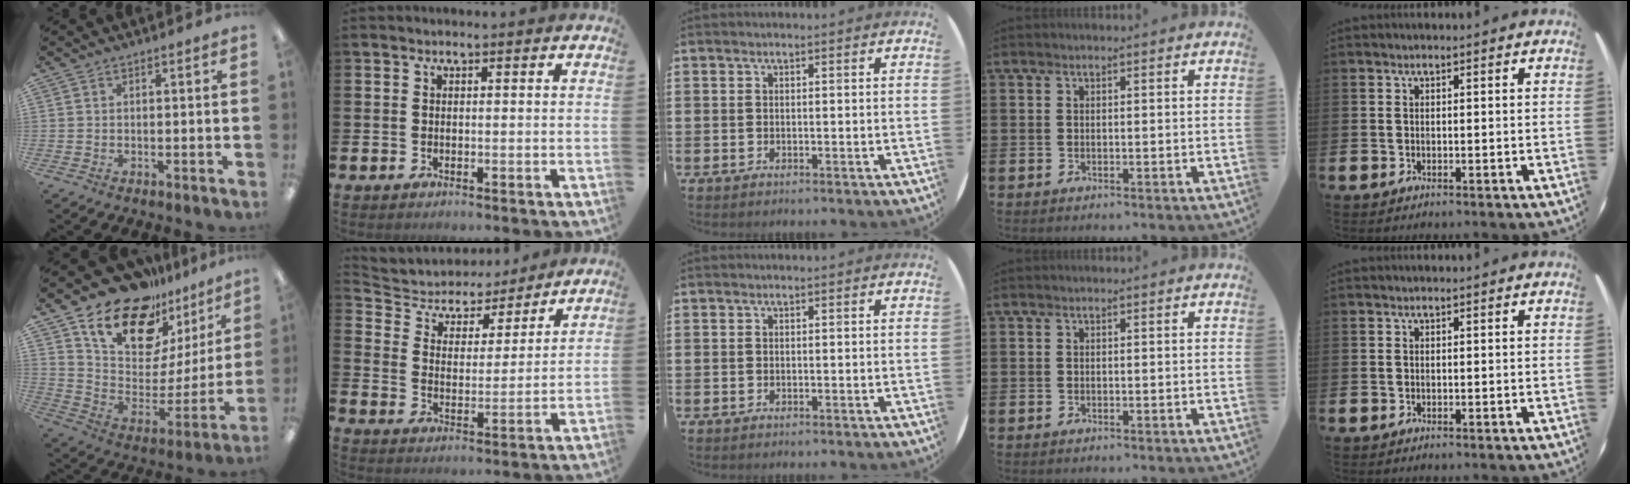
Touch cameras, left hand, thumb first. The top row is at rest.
{"thumb": {"total": 19.2, "force": [14.3, 9.8, 8.2], "torque": [-0.150, -0.107, 0.253]}, "index": {"total": 5.5, "force": [5.1, 2.2, 0.6], "torque": [-0.045, -0.040, 0.082]}}